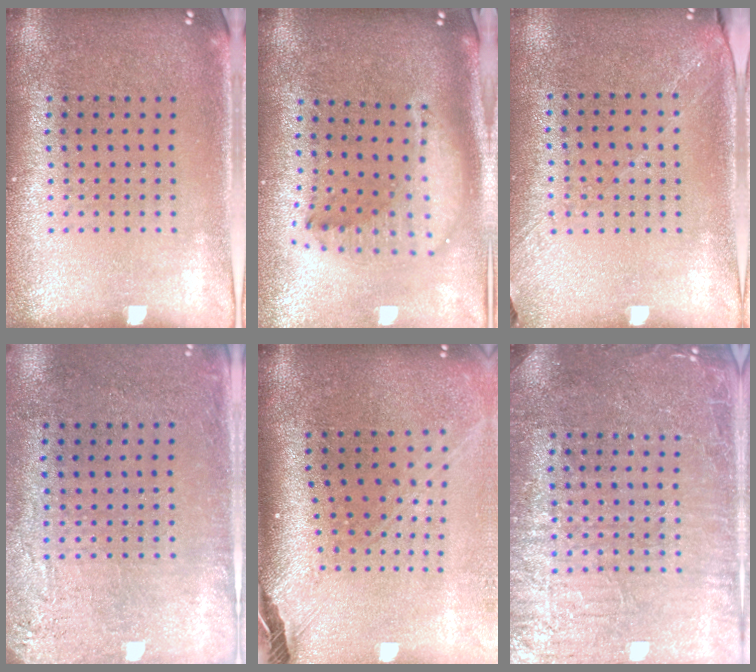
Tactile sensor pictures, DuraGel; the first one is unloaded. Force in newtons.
{"total": 2.1, "press": 1.7, "slide": 1.3}
{"total": 1.3, "press": 1.1, "slide": 0.7}
{"total": 2.8, "press": 2.4, "slide": 1.6}
{"total": 2.8, "press": 2.1, "slide": 1.9}
{"total": 4.0, "press": 4.0, "slide": 0.5}